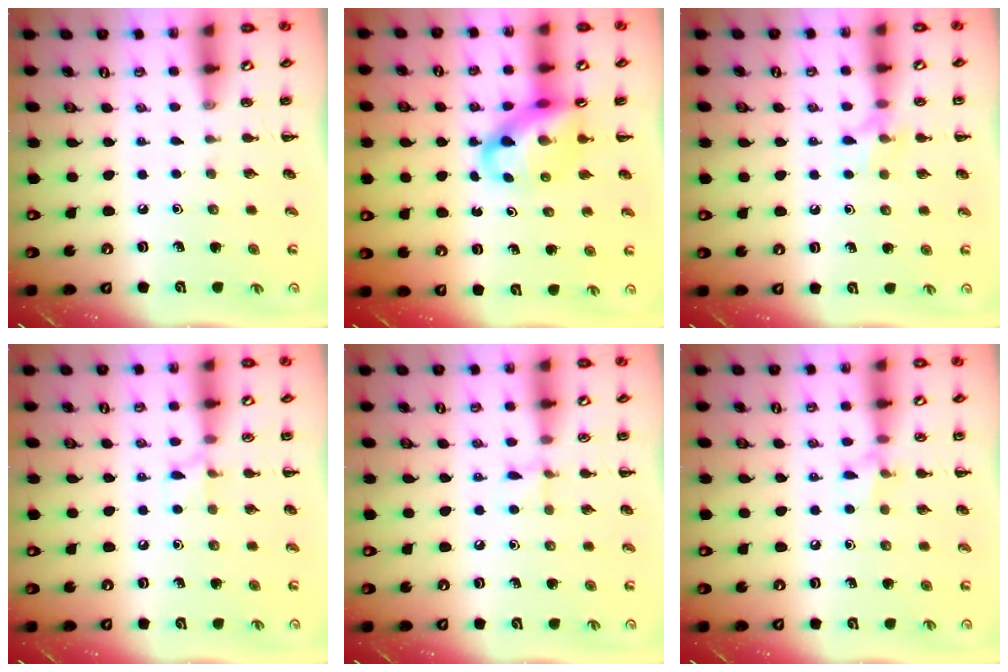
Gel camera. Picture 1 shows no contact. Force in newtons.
{"total": 10.2, "press": 9.8, "slide": 2.8}
{"total": 7.4, "press": 7.2, "slide": 1.3}
{"total": 5.2, "press": 4.9, "slide": 1.6}
{"total": 5.4, "press": 5.1, "slide": 1.9}
{"total": 6.4, "press": 6.1, "slide": 1.8}